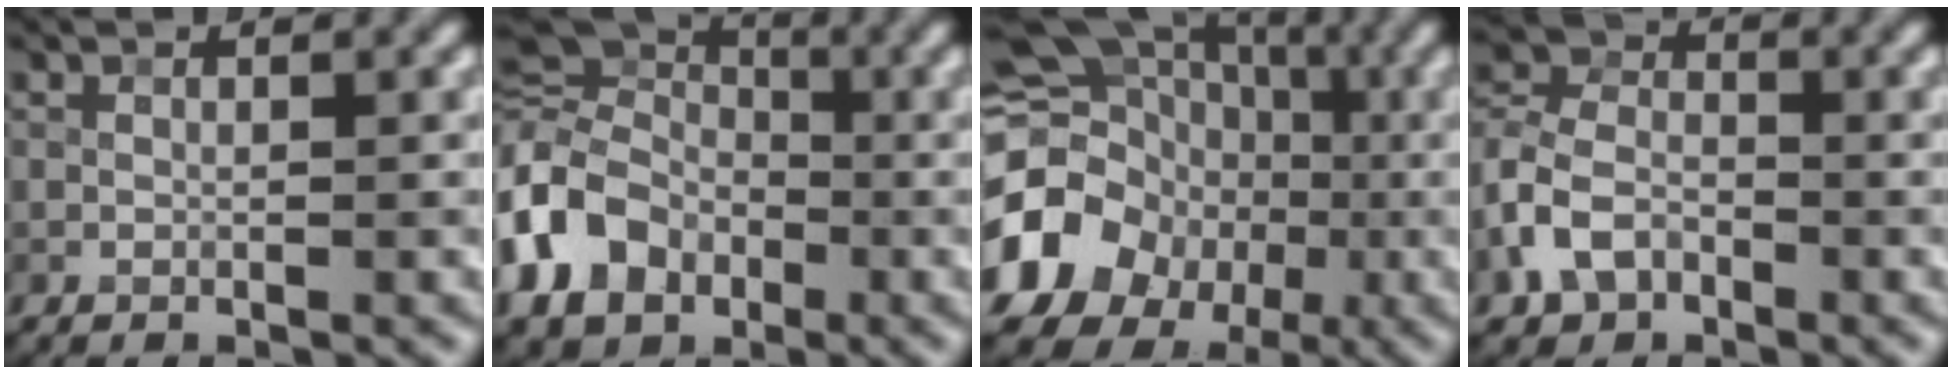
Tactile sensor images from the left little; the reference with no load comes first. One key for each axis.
{"total": 11.4, "fx": -2.3, "fy": 9.1, "fz": 6.5, "tx": -0.168, "ty": -0.014, "tz": -0.054}
{"total": 17.8, "fx": -3.6, "fy": 15.8, "fz": 7.5, "tx": -0.134, "ty": -0.015, "tz": -0.081}
{"total": 4.7, "fx": -2.4, "fy": 3.3, "fz": 2.3, "tx": -0.052, "ty": 0.007, "tz": -0.062}